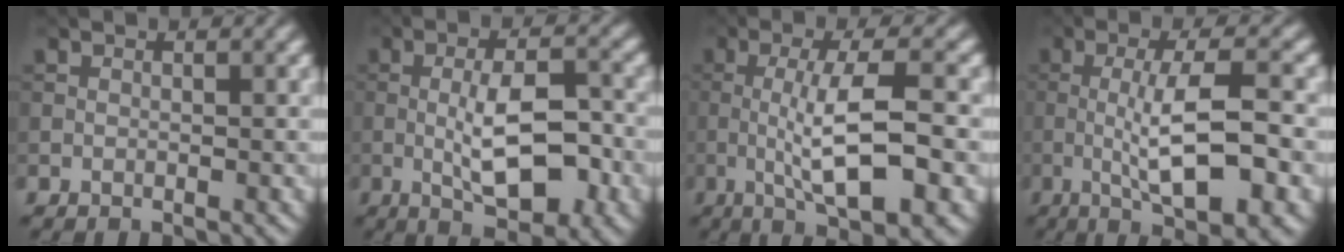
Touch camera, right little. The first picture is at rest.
{"total": 7.6, "force": [-1.5, 2.7, 6.9], "torque": [-0.120, 0.003, -0.024]}
{"total": 8.4, "force": [-1.7, 1.7, 8.1], "torque": [-0.127, 0.010, -0.032]}
{"total": 8.9, "force": [-1.8, 1.9, 8.5], "torque": [-0.131, 0.010, -0.035]}